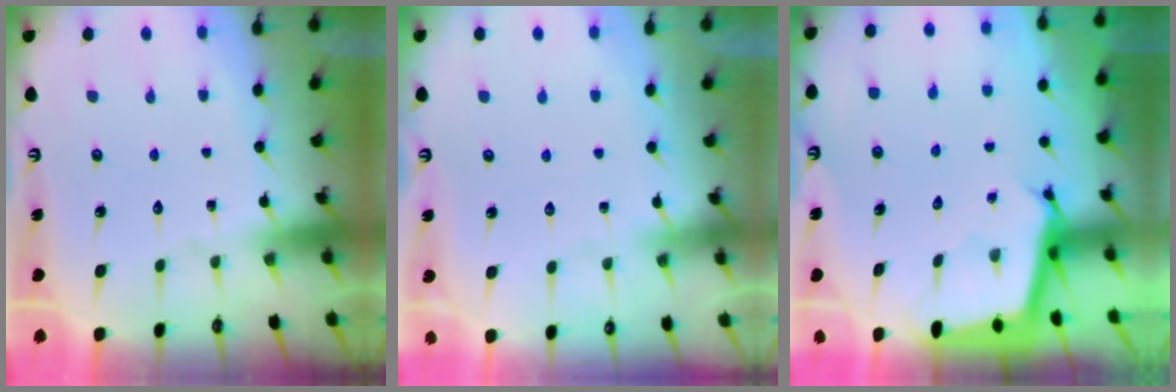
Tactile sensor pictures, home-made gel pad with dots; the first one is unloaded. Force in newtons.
{"total": 2.4, "press": 2.4, "slide": 0.3}
{"total": 2.7, "press": 2.7, "slide": 0.1}